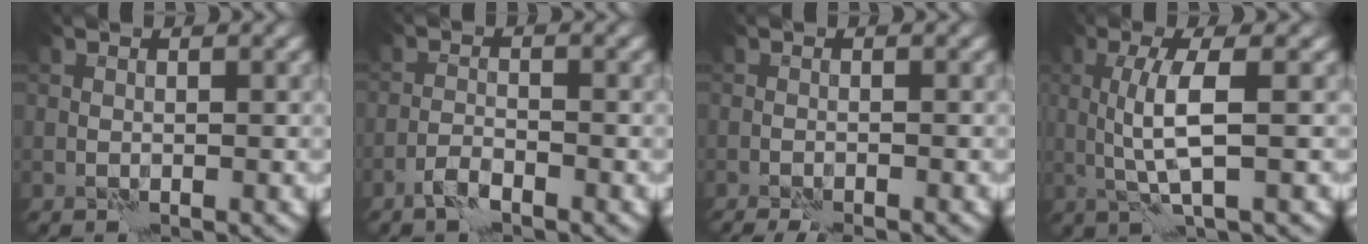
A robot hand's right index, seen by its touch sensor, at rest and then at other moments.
{"total": 1.8, "force": [-1.5, 0.5, 0.9], "torque": [-0.018, 0.006, -0.034]}
{"total": 3.0, "force": [-2.6, 0.5, 1.3], "torque": [-0.019, 0.001, -0.040]}
{"total": 4.1, "force": [0.2, 0.8, 4.0], "torque": [-0.079, 0.004, 0.008]}